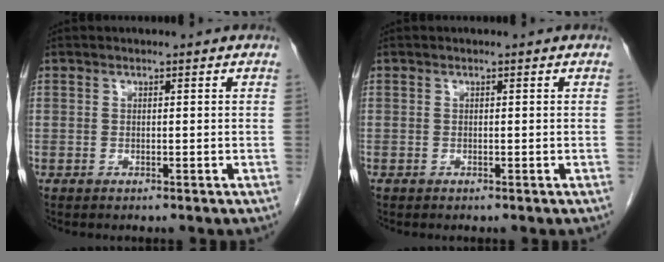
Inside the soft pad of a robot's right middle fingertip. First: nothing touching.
{"total": 0.0}